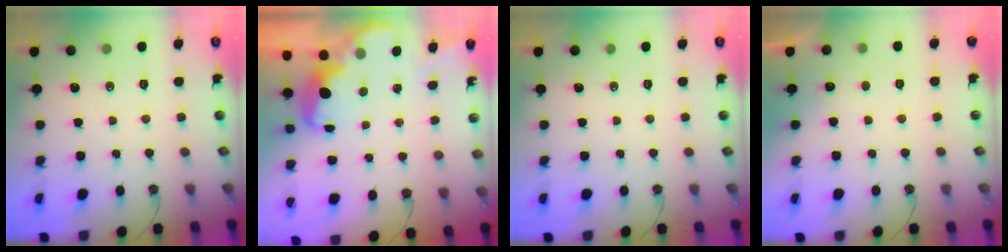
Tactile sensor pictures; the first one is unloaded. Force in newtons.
{"total": 2.5, "press": 2.5, "slide": 0.4}
{"total": 0.0}
{"total": 2.7, "press": 2.5, "slide": 1.0}